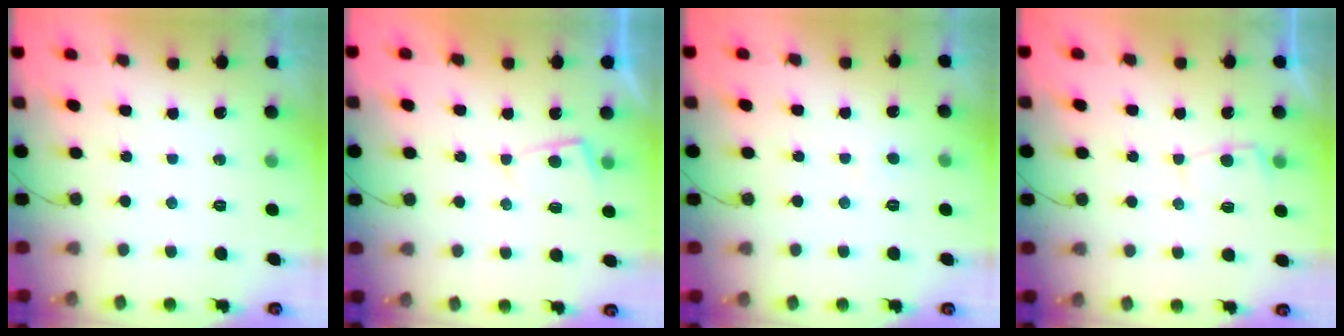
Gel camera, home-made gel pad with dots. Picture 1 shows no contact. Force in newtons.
{"total": 3.6, "press": 3.6, "slide": 0.4}
{"total": 2.0, "press": 2.0, "slide": 0.2}
{"total": 3.9, "press": 3.9, "slide": 0.4}